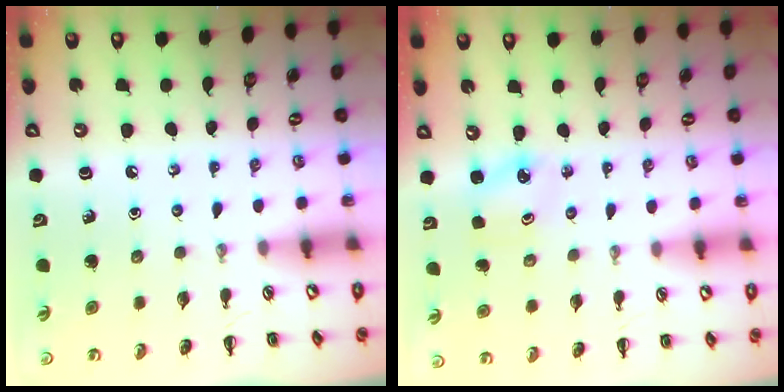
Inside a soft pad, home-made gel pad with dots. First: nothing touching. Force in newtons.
{"total": 2.2, "press": 2.2, "slide": 0.3}